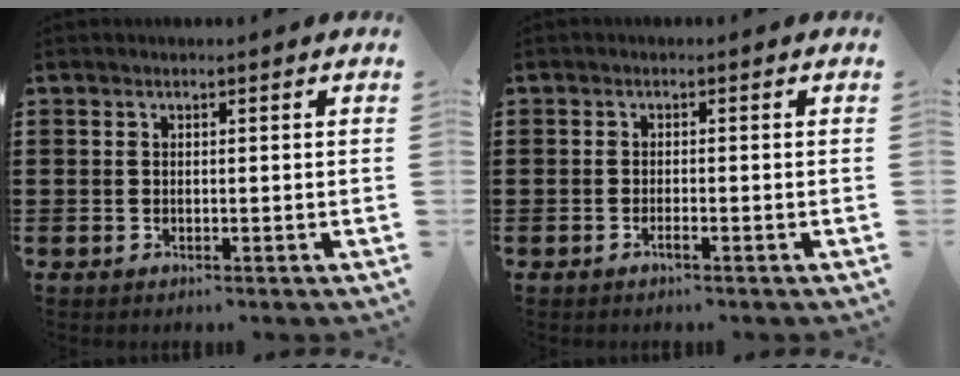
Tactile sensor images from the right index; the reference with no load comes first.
{"total": 1.1, "force": [-0.7, 0.0, 0.9], "torque": [-0.016, -0.005, -0.012]}